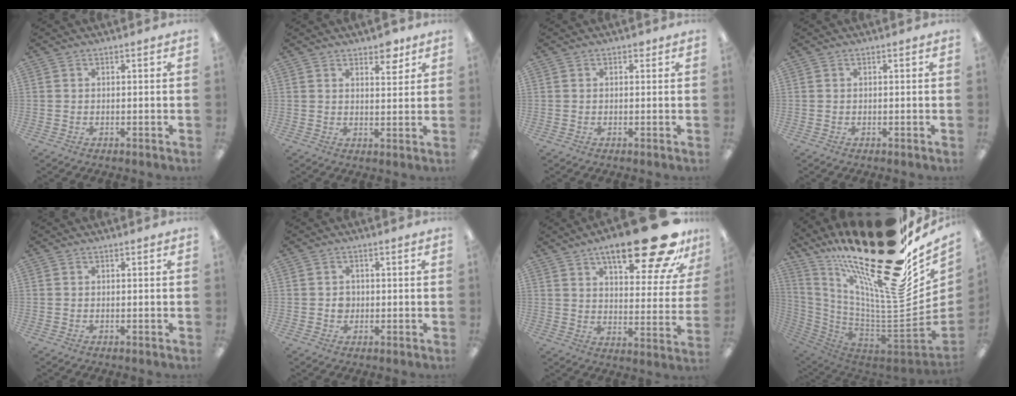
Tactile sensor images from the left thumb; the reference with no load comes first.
{"total": 5.2, "force": [4.1, 2.2, 2.3], "torque": [-0.013, -0.025, 0.068]}
{"total": 0.9, "force": [0.6, 0.5, 0.4], "torque": [0.000, 0.000, 0.009]}
{"total": 0.0}
{"total": 0.0}
{"total": 2.1, "force": [0.0, 1.9, 0.9], "torque": [-0.010, 0.003, -0.005]}
{"total": 23.5, "force": [15.4, 7.1, 16.2], "torque": [-0.226, -0.096, 0.245]}
{"total": 35.5, "force": [20.8, 11.8, 26.2], "torque": [-0.382, -0.178, 0.371]}